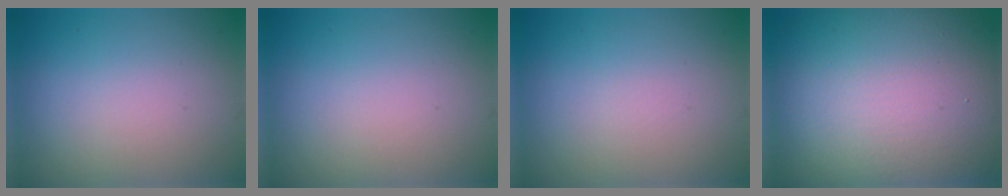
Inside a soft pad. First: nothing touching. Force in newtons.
{"total": 0.0}
{"total": 0.0}
{"total": 18.5, "press": 18.5, "slide": 0.7}